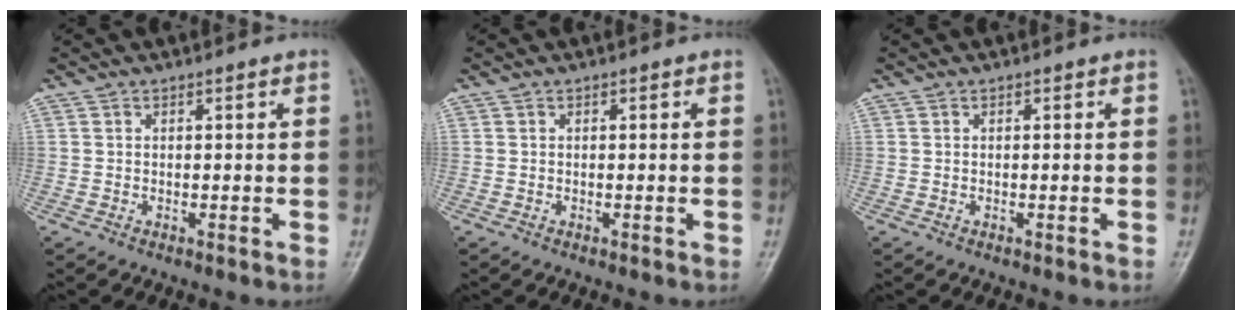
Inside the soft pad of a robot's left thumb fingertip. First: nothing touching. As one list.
[{"total": 0.0}, {"total": 0.0}]